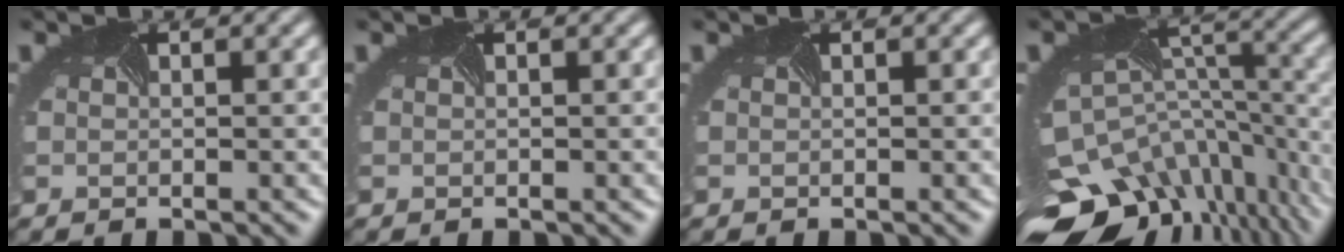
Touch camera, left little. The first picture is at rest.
{"total": 0.0}
{"total": 0.0}
{"total": 13.3, "force": [-8.7, 7.3, 6.8], "torque": [-0.146, -0.025, -0.105]}